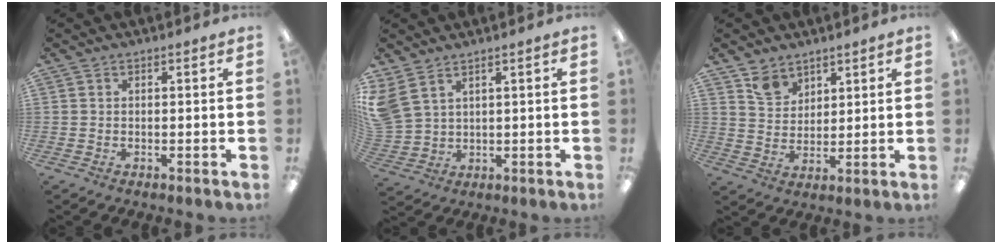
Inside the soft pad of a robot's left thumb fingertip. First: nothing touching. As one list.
[{"total": 6.3, "force": [3.9, 4.0, 2.9], "torque": [-0.081, -0.013, 0.077]}, {"total": 6.3, "force": [4.5, 4.2, 1.1], "torque": [-0.016, -0.021, 0.085]}]